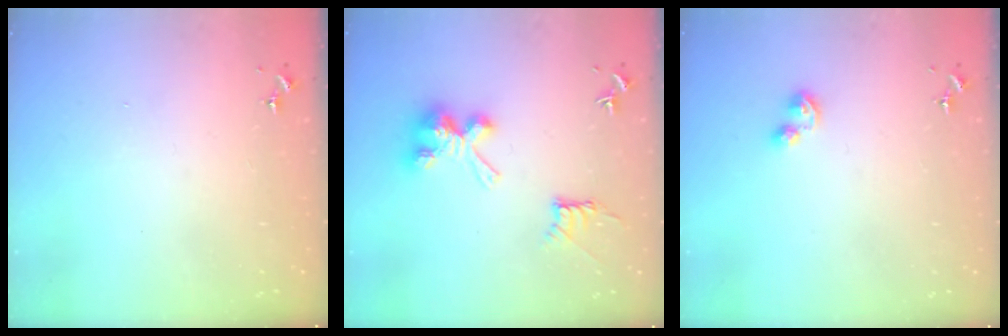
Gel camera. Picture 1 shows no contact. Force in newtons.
{"total": 11.3, "press": 11.3, "slide": 0.4}
{"total": 4.7, "press": 4.6, "slide": 0.6}